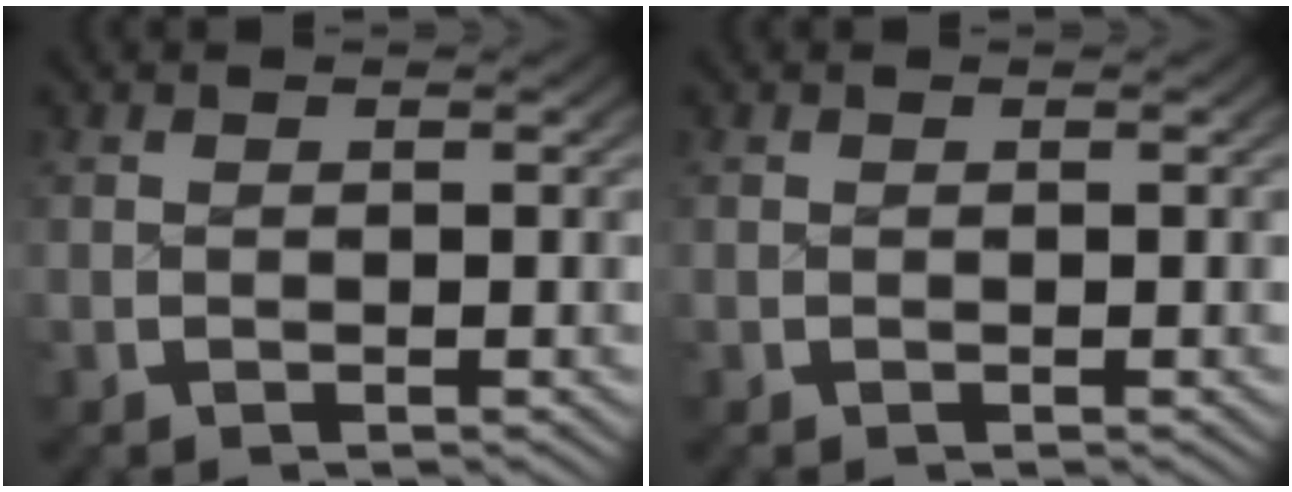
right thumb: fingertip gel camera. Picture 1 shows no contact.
{"total": 0.0}